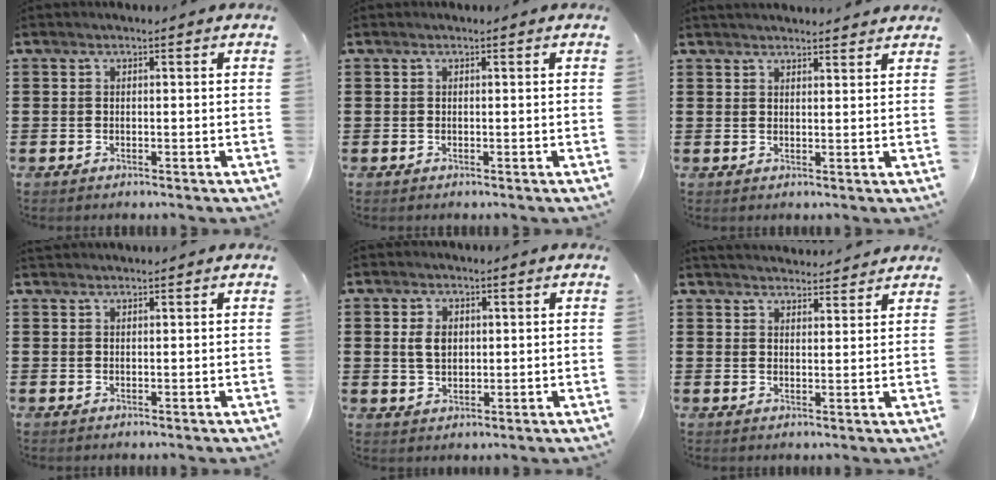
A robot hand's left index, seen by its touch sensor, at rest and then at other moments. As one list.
[{"total": 0.0}, {"total": 2.0, "force": [2.0, 0.1, 0.0], "torque": [-0.005, -0.001, 0.038]}, {"total": 0.8, "force": [0.8, 0.1, 0.1], "torque": [-0.004, -0.001, 0.017]}, {"total": 3.4, "force": [0.7, 2.2, 2.5], "torque": [-0.047, 0.004, 0.011]}, {"total": 3.1, "force": [3.0, 0.4, 0.2], "torque": [-0.014, -0.010, 0.056]}]